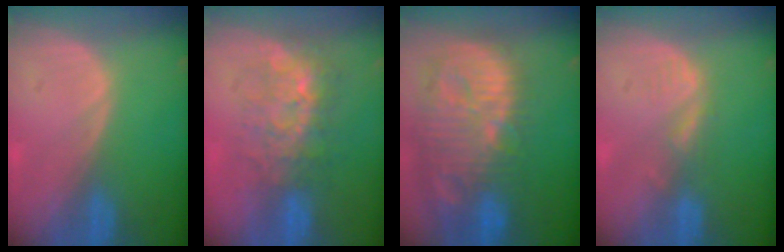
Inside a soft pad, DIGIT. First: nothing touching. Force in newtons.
{"total": 8.1, "press": 7.5, "slide": 3.1}
{"total": 14.4, "press": 12.5, "slide": 7.0}
{"total": 2.0, "press": 2.0, "slide": 0.3}